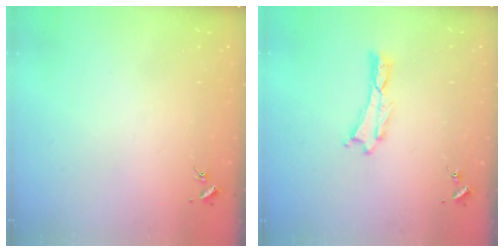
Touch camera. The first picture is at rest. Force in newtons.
{"total": 0.0}